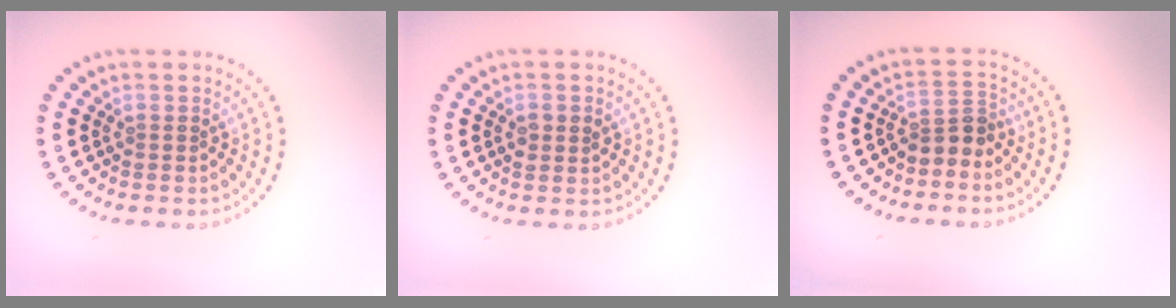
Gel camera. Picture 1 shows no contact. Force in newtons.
{"total": 1.5, "press": 1.5, "slide": 0.2}
{"total": 2.4, "press": 1.8, "slide": 1.6}